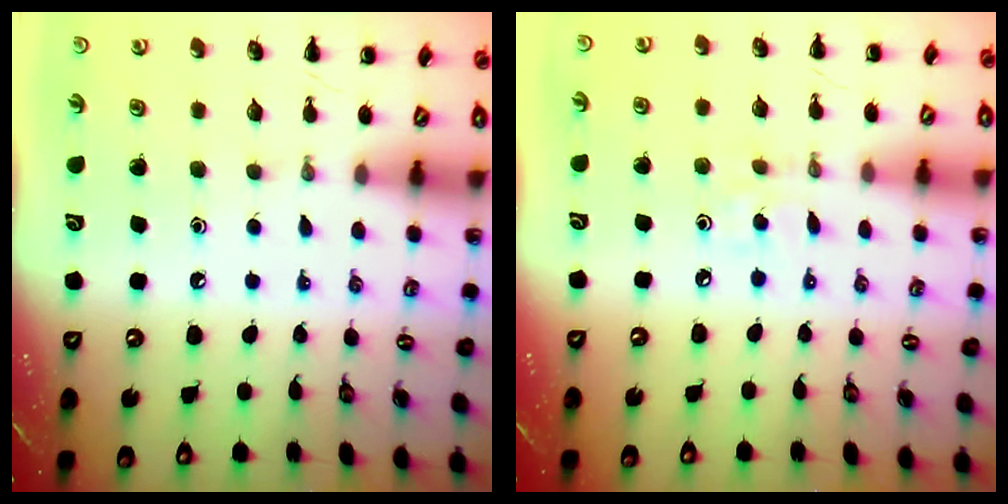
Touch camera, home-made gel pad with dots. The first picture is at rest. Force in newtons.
{"total": 1.8, "press": 1.7, "slide": 0.6}